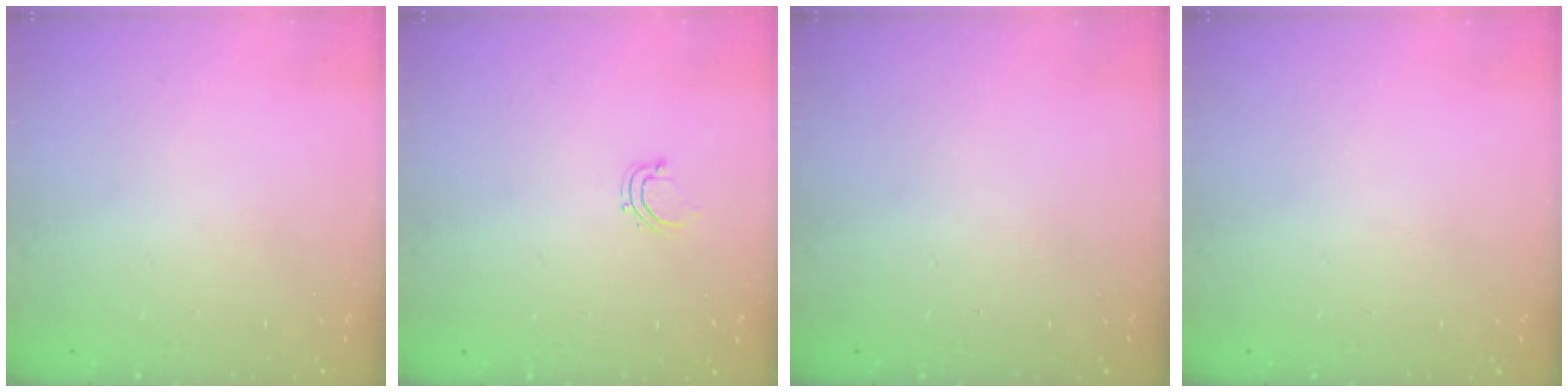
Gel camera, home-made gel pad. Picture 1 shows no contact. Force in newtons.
{"total": 2.8, "press": 2.8, "slide": 0.5}
{"total": 0.0}
{"total": 0.0}